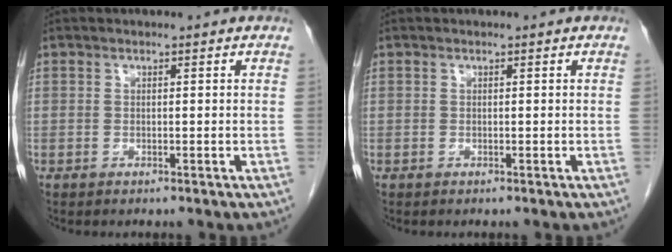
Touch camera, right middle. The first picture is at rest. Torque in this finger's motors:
{"motor_torque": [0.04, -0.05, -0.02, -0.01]}